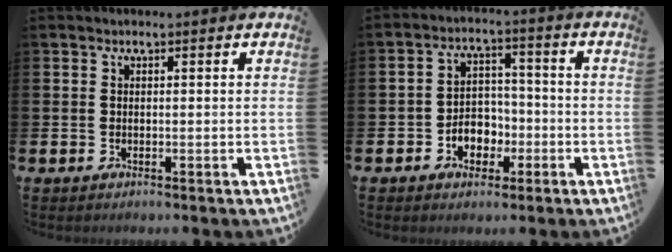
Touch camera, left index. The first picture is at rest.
{"total": 4.3, "force": [-1.8, 3.6, 1.6], "torque": [-0.030, 0.004, -0.040]}